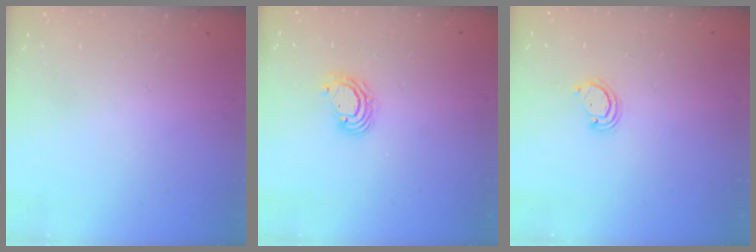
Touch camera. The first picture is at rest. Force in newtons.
{"total": 5.1, "press": 5.1, "slide": 0.2}
{"total": 2.3, "press": 2.3, "slide": 0.3}